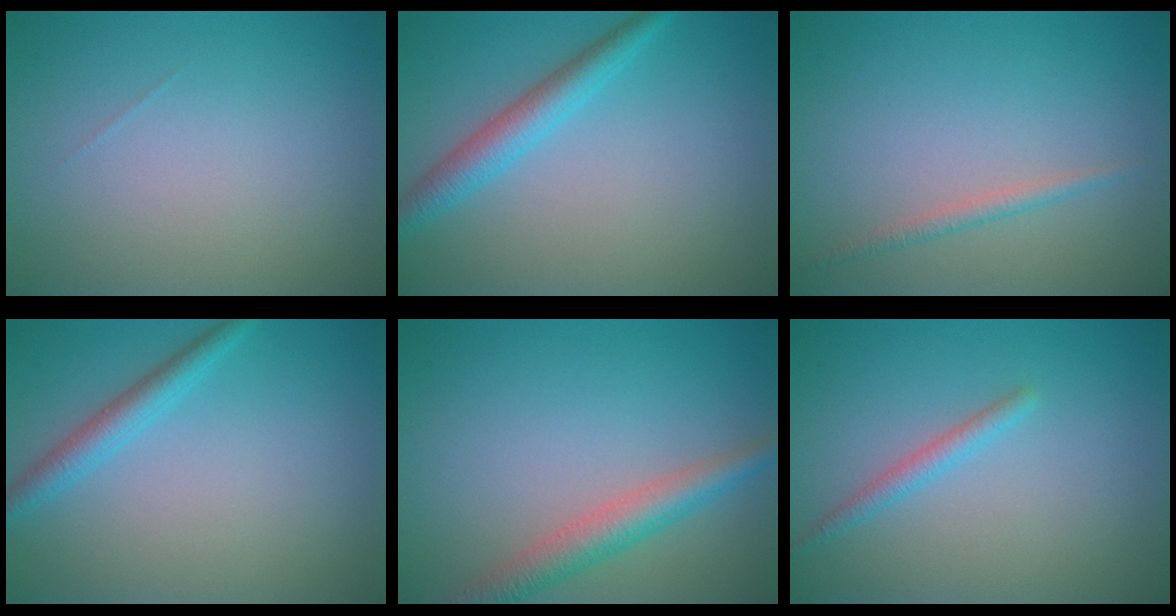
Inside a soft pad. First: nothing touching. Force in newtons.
{"total": 3.2, "press": 3.2, "slide": 0.0}
{"total": 1.2, "press": 1.2, "slide": 0.0}
{"total": 2.3, "press": 2.3, "slide": 0.1}
{"total": 3.6, "press": 3.6, "slide": 0.1}
{"total": 1.5, "press": 1.5, "slide": 0.0}